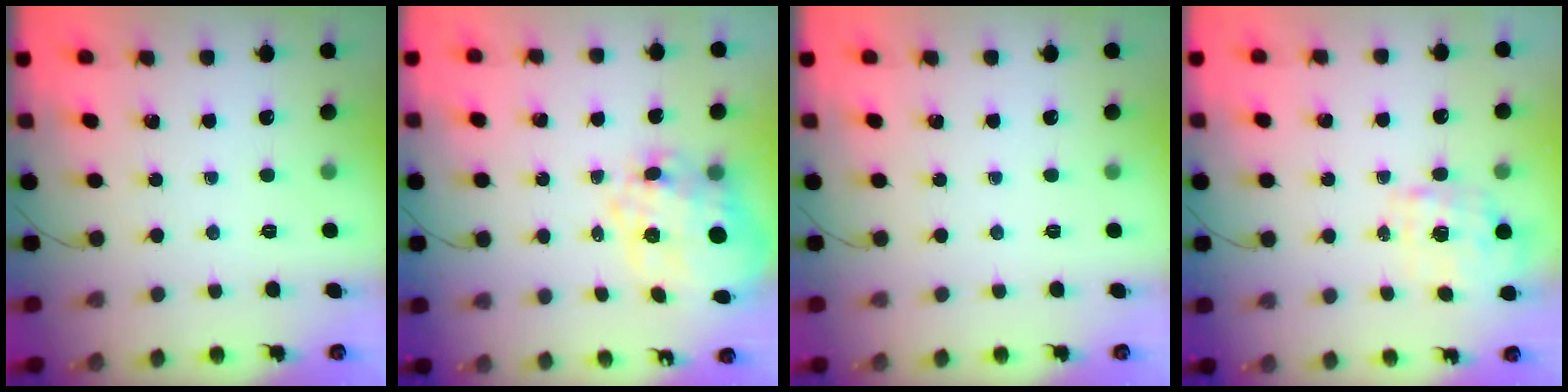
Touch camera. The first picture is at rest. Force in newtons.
{"total": 13.0, "press": 12.7, "slide": 3.0}
{"total": 0.0}
{"total": 2.0, "press": 1.9, "slide": 0.6}